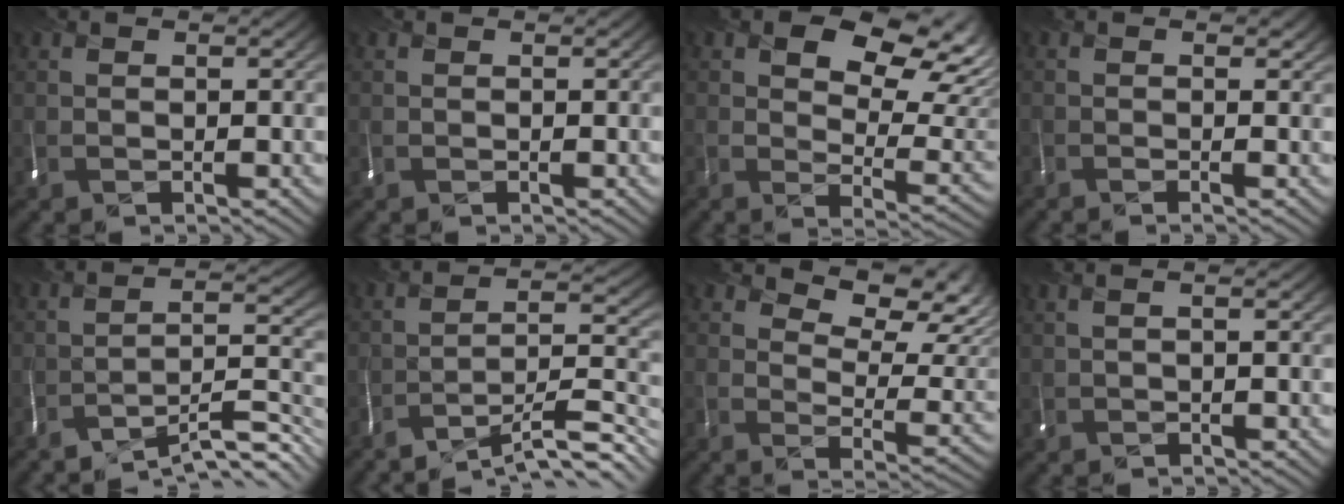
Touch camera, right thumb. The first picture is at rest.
{"total": 0.0}
{"total": 12.1, "force": [5.8, 6.1, 8.7], "torque": [-0.118, -0.005, 0.089]}
{"total": 0.9, "force": [-0.6, -0.6, 0.3], "torque": [0.005, -0.001, -0.018]}
{"total": 8.2, "force": [-7.1, 0.3, 4.2], "torque": [-0.050, 0.006, -0.123]}
{"total": 10.6, "force": [-8.9, 0.5, 5.7], "torque": [-0.079, 0.010, -0.149]}
{"total": 8.8, "force": [6.1, 3.6, 5.3], "torque": [-0.078, -0.008, 0.085]}
{"total": 0.7, "force": [-0.3, -0.6, 0.1], "torque": [0.011, 0.001, -0.014]}